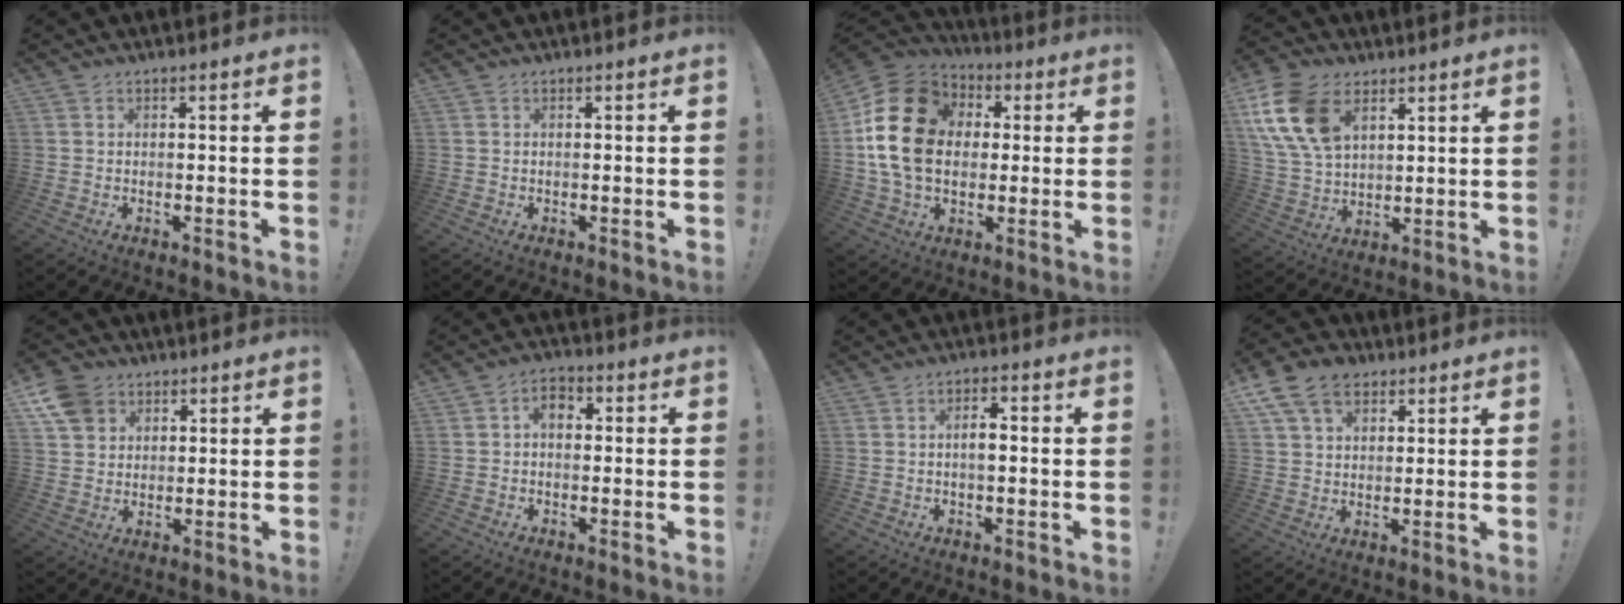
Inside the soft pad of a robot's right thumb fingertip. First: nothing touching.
{"total": 0.0}
{"total": 21.7, "force": [2.2, 16.5, 13.8], "torque": [-0.249, 0.010, 0.045]}
{"total": 18.1, "force": [7.7, 12.1, 11.1], "torque": [-0.221, -0.030, 0.146]}
{"total": 8.5, "force": [4.5, 6.5, 3.1], "torque": [-0.058, -0.021, 0.090]}
{"total": 4.2, "force": [0.2, 2.7, 3.2], "torque": [-0.056, 0.009, 0.001]}
{"total": 3.4, "force": [-0.4, 1.1, 3.2], "torque": [-0.052, 0.008, -0.009]}
{"total": 11.8, "force": [6.0, 8.2, 6.0], "torque": [-0.101, -0.017, 0.120]}